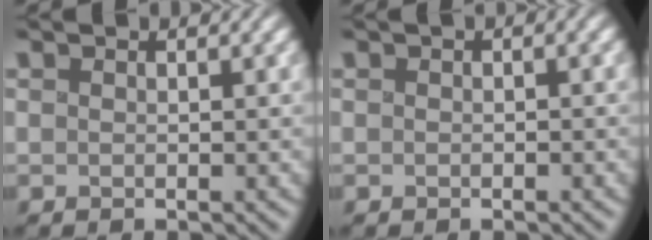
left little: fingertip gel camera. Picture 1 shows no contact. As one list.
[{"total": 0.6, "force": [-0.1, 0.3, 0.5], "torque": [-0.007, 0.001, -0.001]}]